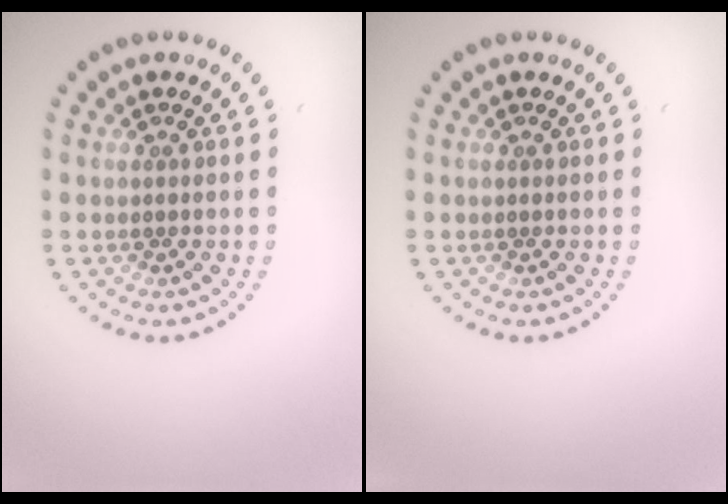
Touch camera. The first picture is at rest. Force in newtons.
{"total": 0.0}